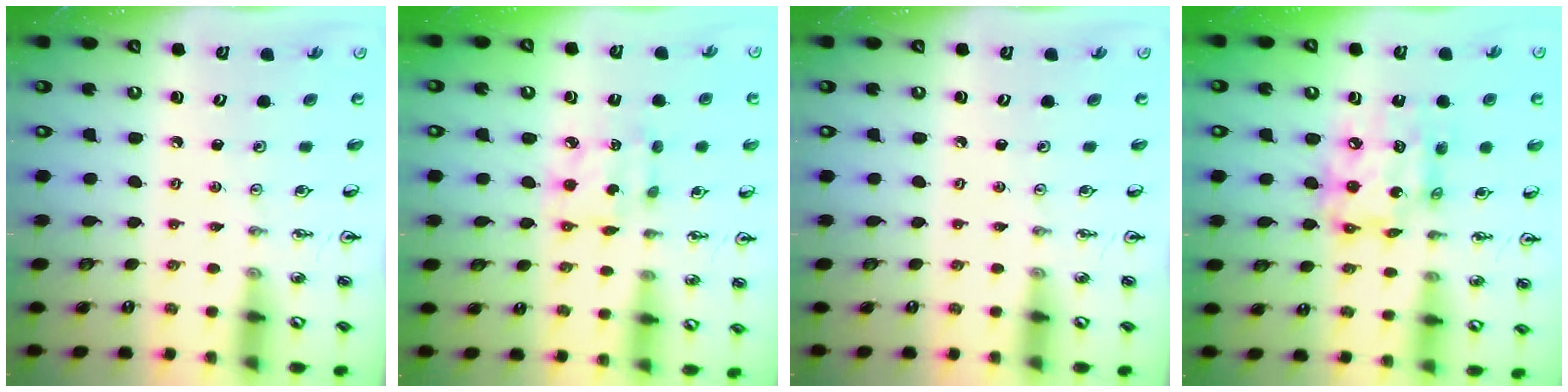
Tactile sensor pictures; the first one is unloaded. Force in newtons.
{"total": 5.8, "press": 5.8, "slide": 0.2}
{"total": 0.0}
{"total": 13.6, "press": 13.5, "slide": 1.7}